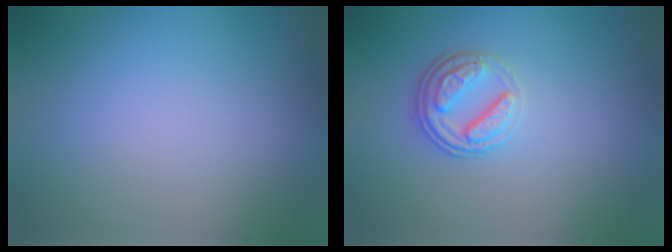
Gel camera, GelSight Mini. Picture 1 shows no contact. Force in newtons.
{"total": 3.5, "press": 2.6, "slide": 2.3}